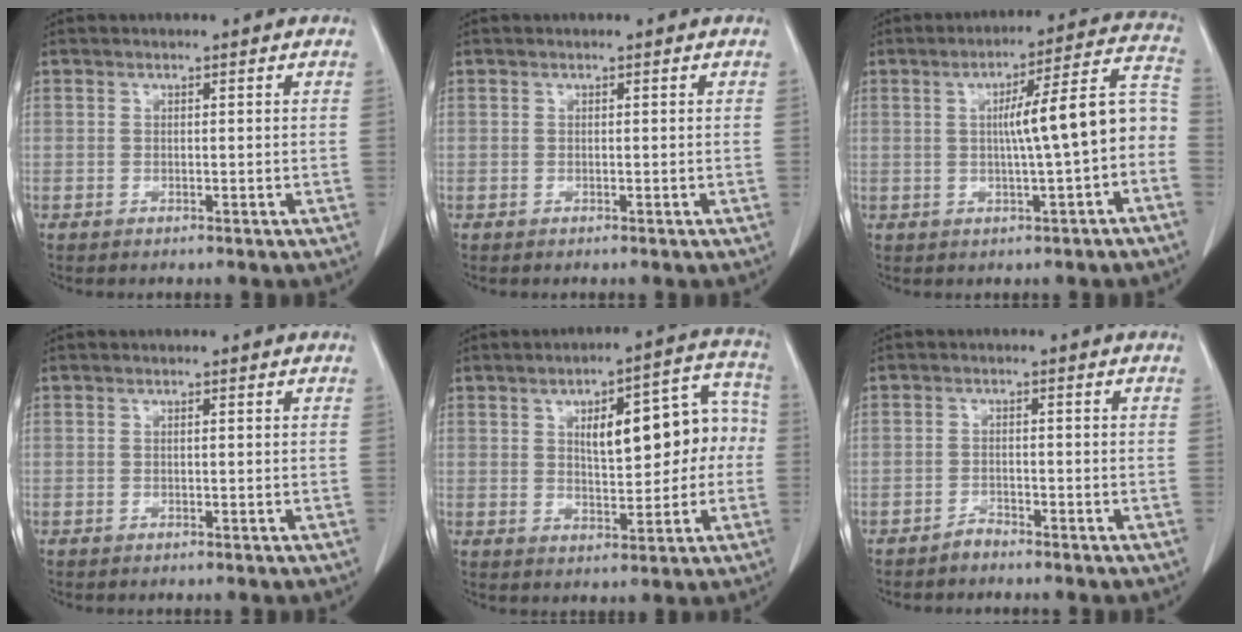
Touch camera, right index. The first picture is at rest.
{"total": 0.0}
{"total": 11.1, "force": [-1.1, 0.7, 11.0], "torque": [-0.149, 0.036, -0.015]}
{"total": 0.0}
{"total": 13.0, "force": [1.4, 5.1, 11.9], "torque": [-0.153, 0.045, 0.029]}
{"total": 1.5, "force": [-1.5, 0.3, 0.2], "torque": [0.000, 0.001, -0.025]}